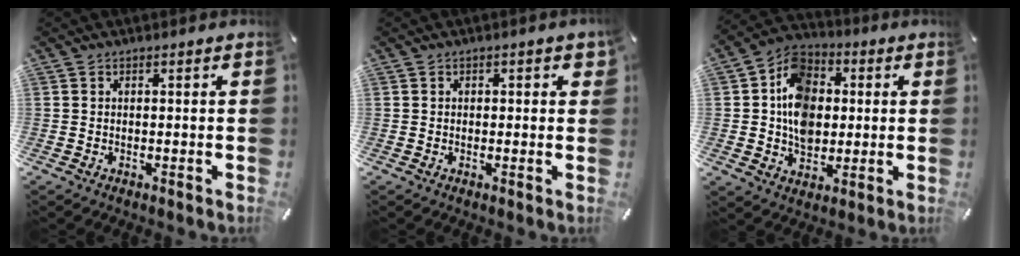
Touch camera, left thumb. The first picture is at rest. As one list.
[{"total": 1.0, "force": [0.0, 0.7, 0.7], "torque": [-0.006, 0.003, -0.003]}, {"total": 12.3, "force": [0.4, 10.2, 6.8], "torque": [-0.134, 0.014, 0.006]}]